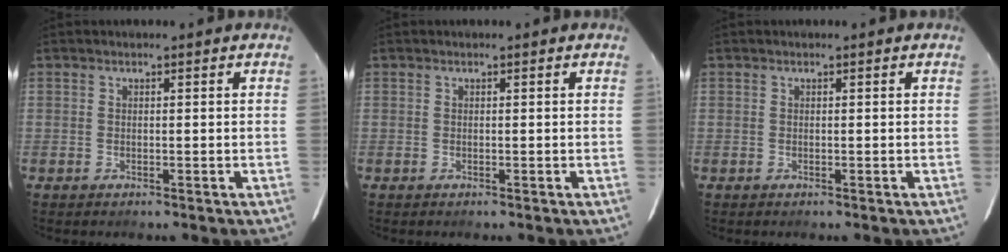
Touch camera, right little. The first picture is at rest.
{"total": 0.0}
{"total": 0.0}